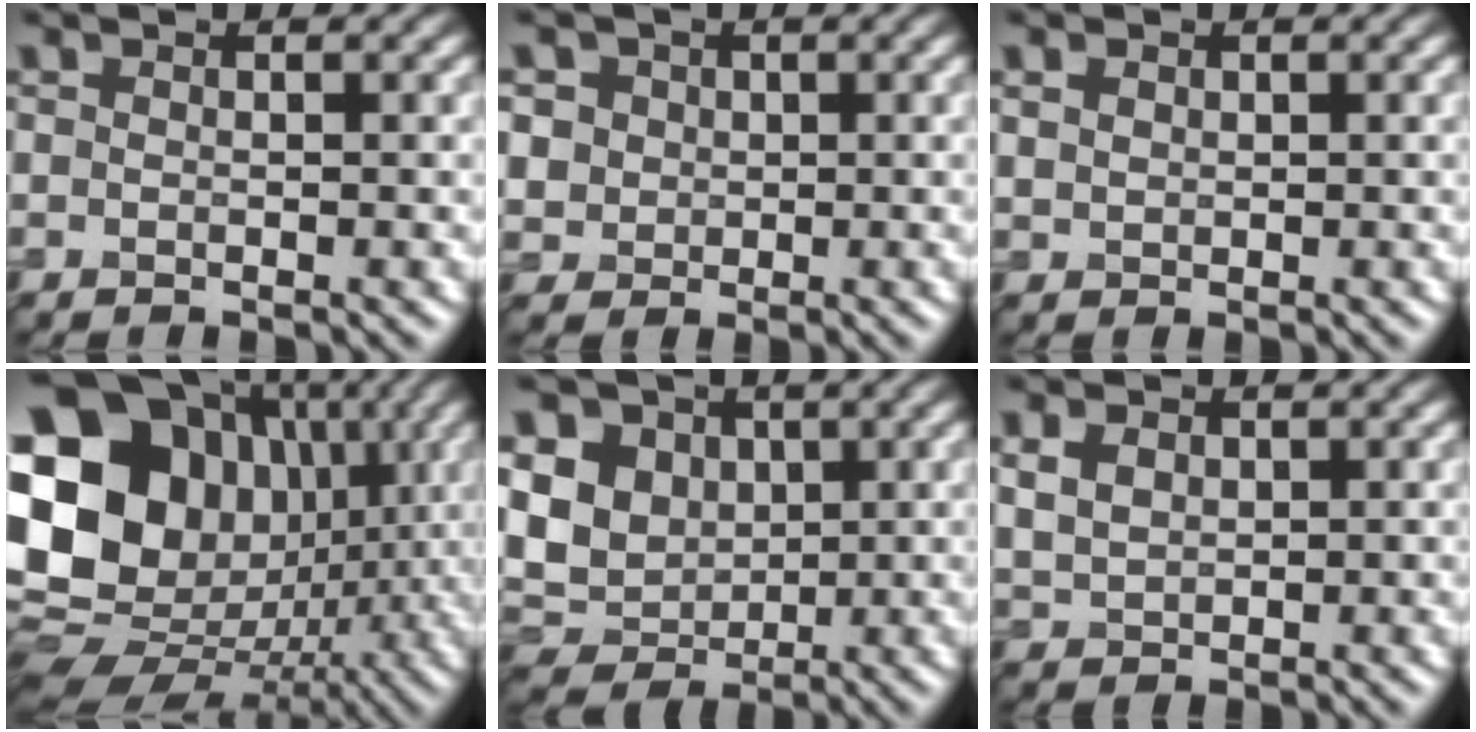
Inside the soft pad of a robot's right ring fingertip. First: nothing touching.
{"total": 3.8, "force": [1.1, 3.4, 1.3], "torque": [-0.040, 0.010, 0.018]}
{"total": 1.2, "force": [0.5, 1.0, 0.5], "torque": [-0.014, -0.002, 0.010]}
{"total": 23.1, "force": [2.4, 20.1, 11.1], "torque": [-0.229, 0.028, -0.004]}
{"total": 9.8, "force": [1.9, 7.9, 5.6], "torque": [-0.116, 0.025, 0.012]}
{"total": 2.5, "force": [0.8, 1.9, 1.5], "torque": [-0.037, -0.001, 0.013]}